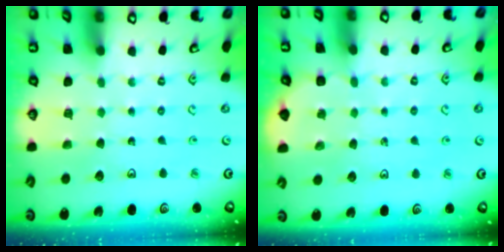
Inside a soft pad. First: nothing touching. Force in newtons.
{"total": 2.3, "press": 2.3, "slide": 0.2}